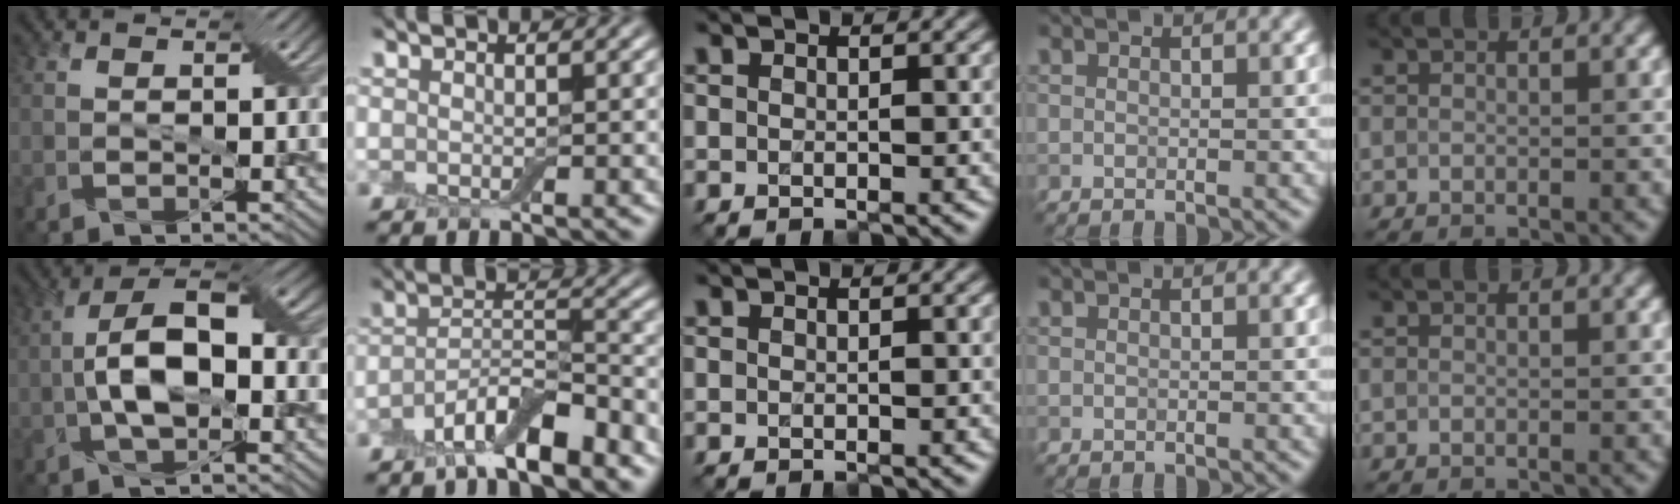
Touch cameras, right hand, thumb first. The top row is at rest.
{"thumb": {"total": 8.4, "force": [-0.7, 4.0, 7.3], "torque": [-0.140, 0.012, -0.015]}, "index": {"total": 6.0, "force": [-3.9, 1.7, 4.2], "torque": [-0.072, -0.001, -0.072]}}